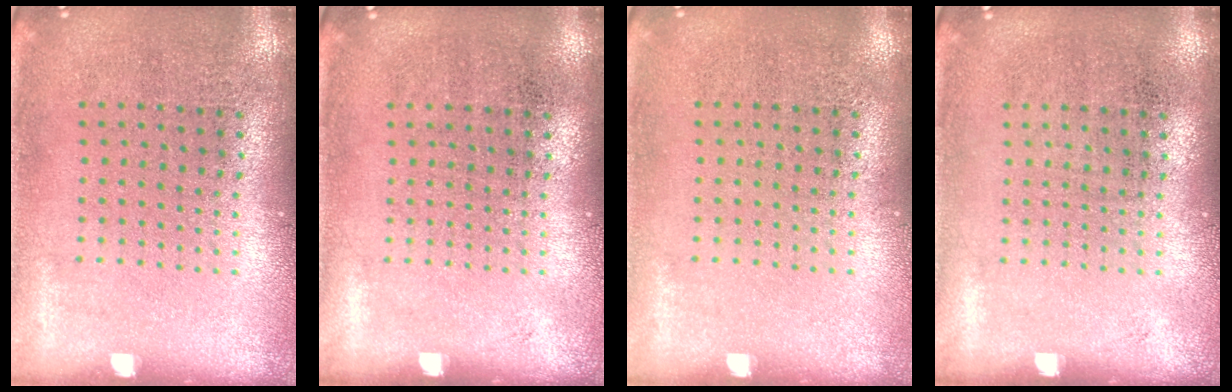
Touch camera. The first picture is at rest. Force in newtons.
{"total": 0.0}
{"total": 0.0}
{"total": 0.0}